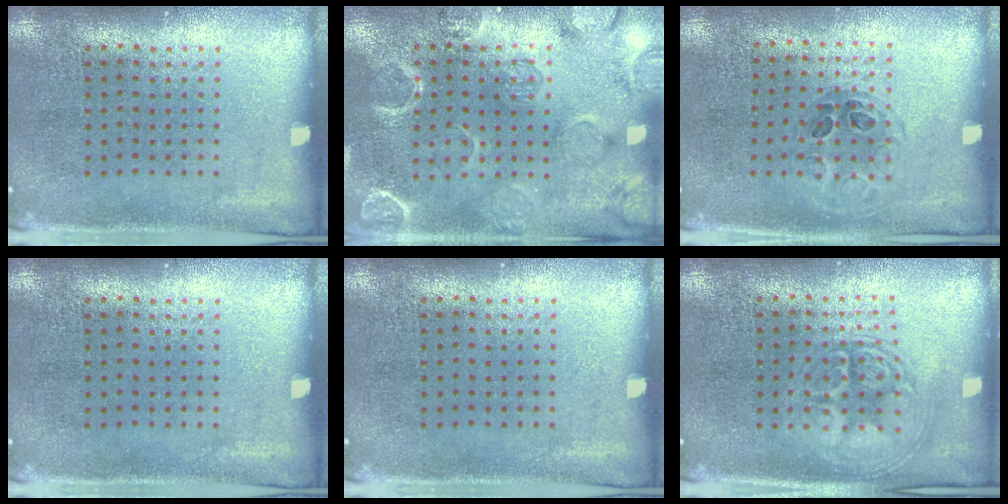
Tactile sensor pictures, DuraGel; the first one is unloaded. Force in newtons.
{"total": 2.5, "press": 2.5, "slide": 0.3}
{"total": 1.0, "press": 0.7, "slide": 0.6}
{"total": 0.0}
{"total": 0.0}
{"total": 2.8, "press": 2.8, "slide": 0.4}